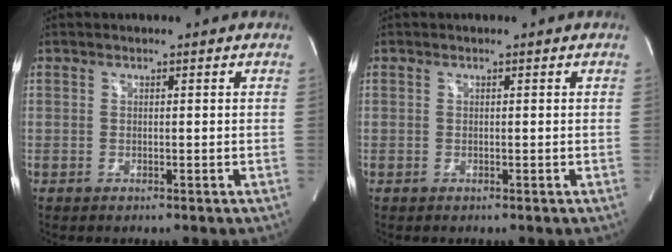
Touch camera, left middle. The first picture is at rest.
{"total": 0.0}